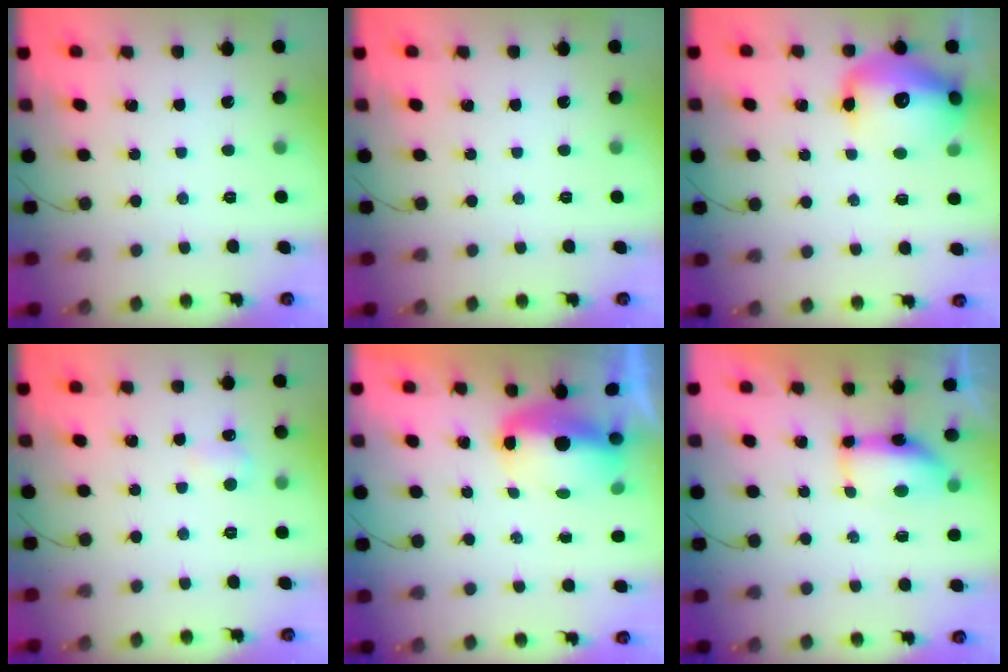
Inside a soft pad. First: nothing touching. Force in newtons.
{"total": 0.0}
{"total": 15.7, "press": 15.4, "slide": 3.4}
{"total": 5.9, "press": 5.7, "slide": 1.7}
{"total": 6.4, "press": 6.3, "slide": 1.0}
{"total": 11.3, "press": 8.1, "slide": 7.9}